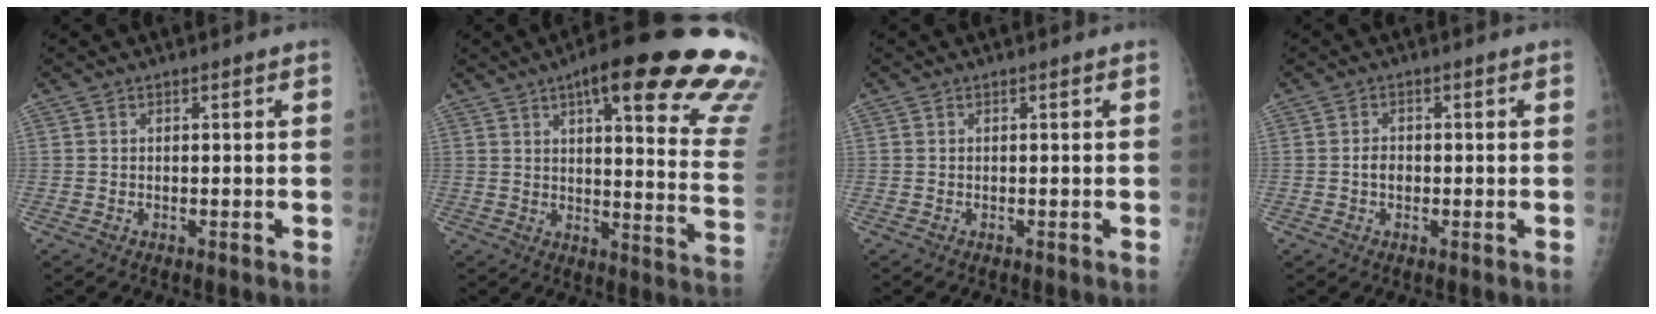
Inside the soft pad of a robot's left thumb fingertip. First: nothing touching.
{"total": 26.9, "force": [17.5, 5.2, 19.8], "torque": [-0.200, -0.070, 0.215]}
{"total": 0.0}
{"total": 2.0, "force": [-0.4, 1.6, 1.2], "torque": [-0.011, 0.006, -0.007]}